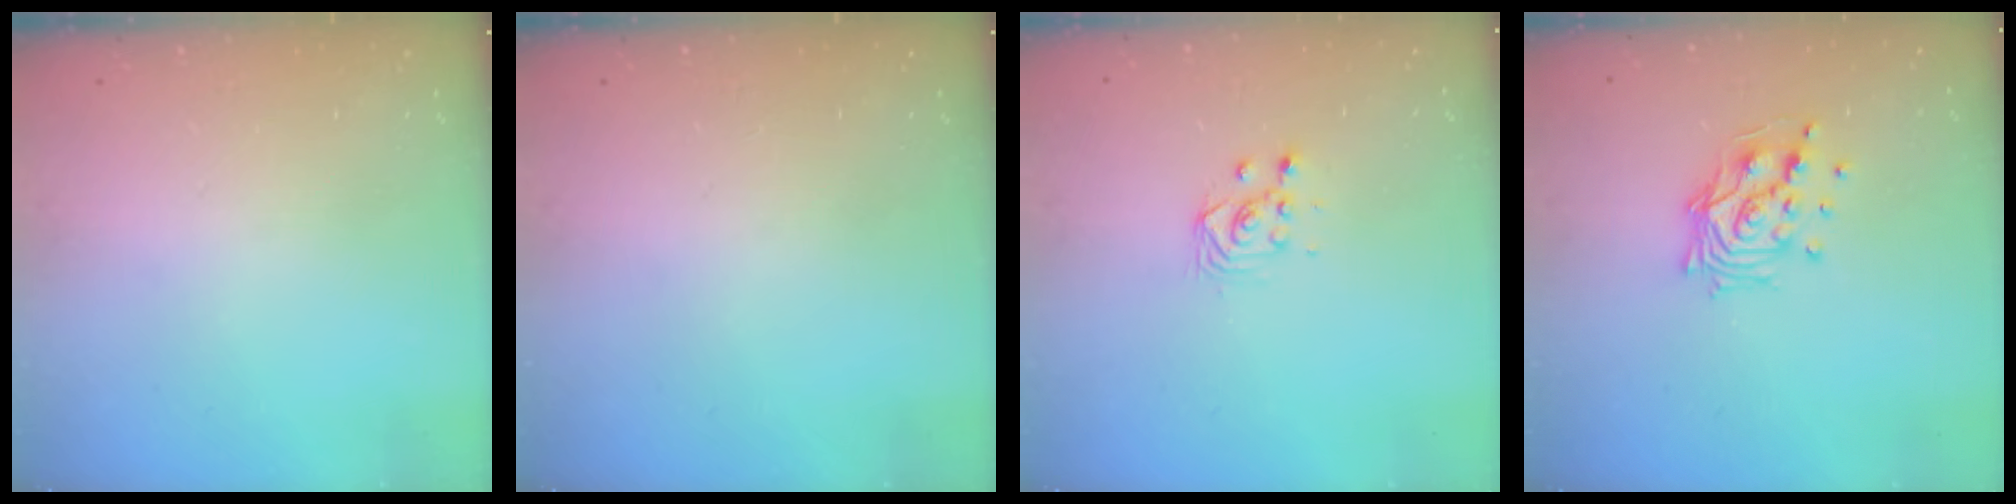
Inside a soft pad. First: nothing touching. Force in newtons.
{"total": 0.0}
{"total": 3.3, "press": 3.1, "slide": 1.0}
{"total": 12.5, "press": 12.4, "slide": 1.5}